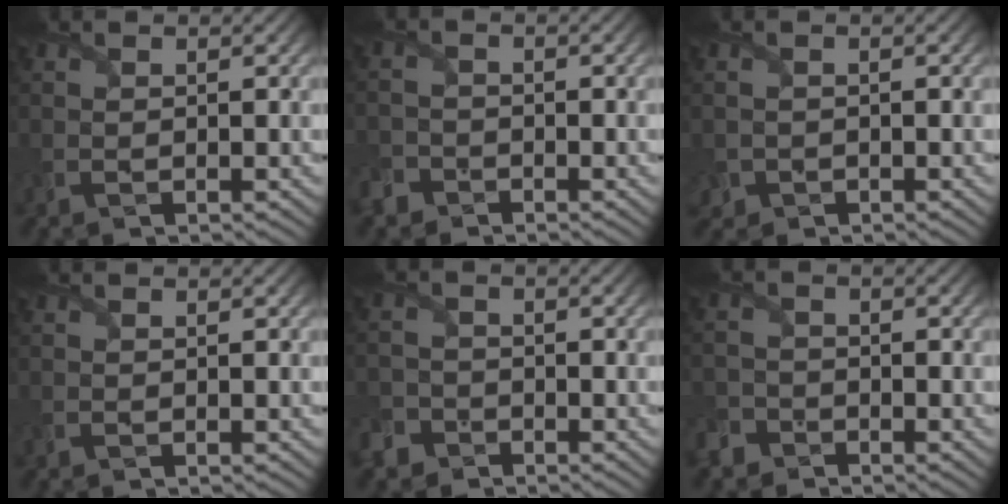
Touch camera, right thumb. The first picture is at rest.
{"total": 2.8, "force": [-2.0, 1.8, 0.7], "torque": [-0.020, -0.002, -0.052]}
{"total": 1.4, "force": [-0.7, 1.2, 0.1], "torque": [0.003, -0.006, -0.016]}
{"total": 0.0}
{"total": 3.7, "force": [-2.7, 2.4, 1.0], "torque": [-0.029, -0.002, -0.063]}
{"total": 3.2, "force": [-2.4, 1.9, 0.7], "torque": [-0.021, -0.002, -0.059]}